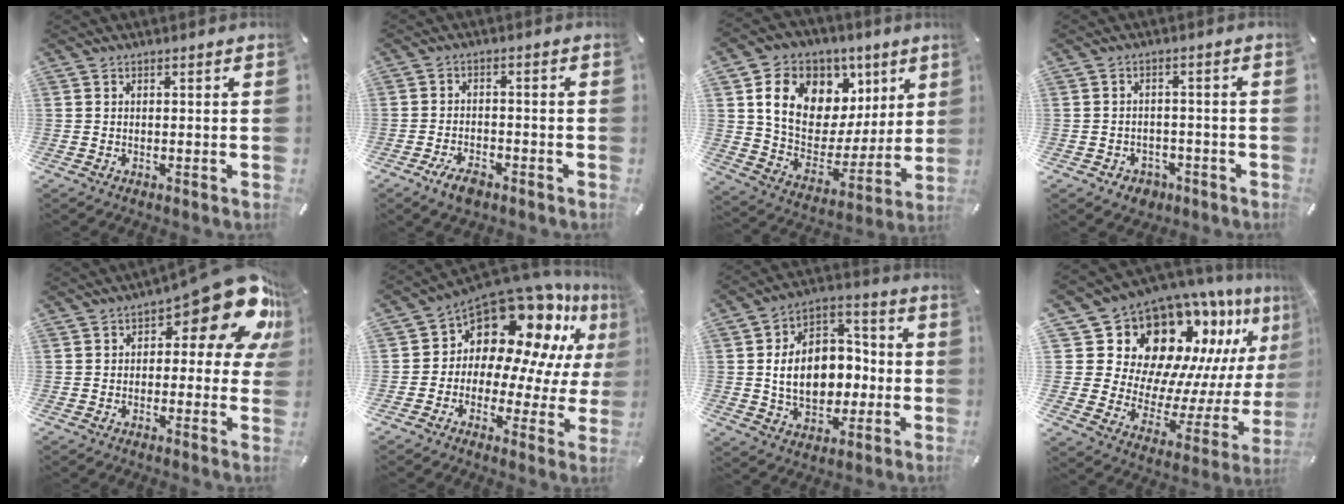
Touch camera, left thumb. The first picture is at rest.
{"total": 5.0, "force": [-3.3, 2.5, 2.8], "torque": [-0.054, 0.018, -0.062]}
{"total": 16.6, "force": [7.7, 12.2, 8.3], "torque": [-0.135, -0.039, 0.142]}
{"total": 3.9, "force": [-2.1, 3.1, 1.1], "torque": [-0.024, 0.009, -0.040]}
{"total": 18.4, "force": [8.5, 7.6, 14.5], "torque": [-0.184, -0.057, 0.140]}
{"total": 15.1, "force": [10.4, 8.6, 6.7], "torque": [-0.121, -0.106, 0.177]}
{"total": 14.3, "force": [-1.4, 10.9, 9.1], "torque": [-0.159, 0.011, -0.021]}
{"total": 19.3, "force": [14.4, 10.5, 7.6], "torque": [-0.116, -0.147, 0.268]}